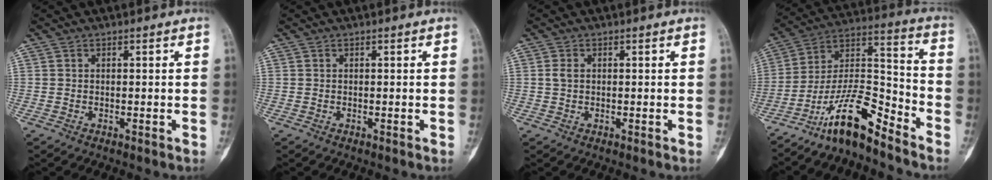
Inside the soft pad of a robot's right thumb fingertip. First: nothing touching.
{"total": 0.0}
{"total": 1.5, "force": [0.2, 1.0, 1.0], "torque": [-0.021, 0.003, 0.004]}
{"total": 14.0, "force": [-10.7, 3.5, 8.4], "torque": [-0.150, 0.100, -0.199]}